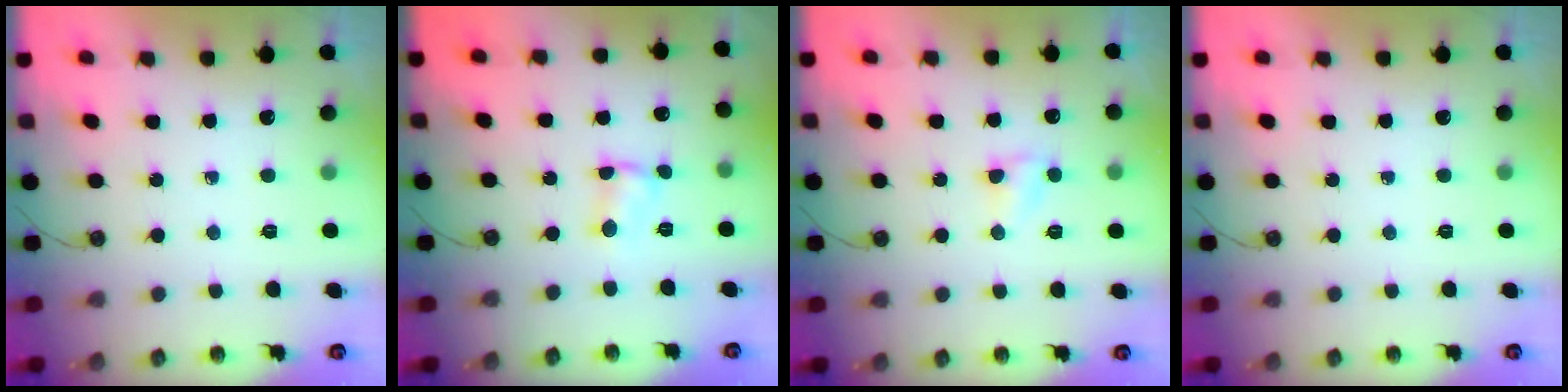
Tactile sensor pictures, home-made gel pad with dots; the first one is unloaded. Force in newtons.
{"total": 3.0, "press": 3.0, "slide": 0.4}
{"total": 3.8, "press": 3.8, "slide": 0.5}
{"total": 0.0}